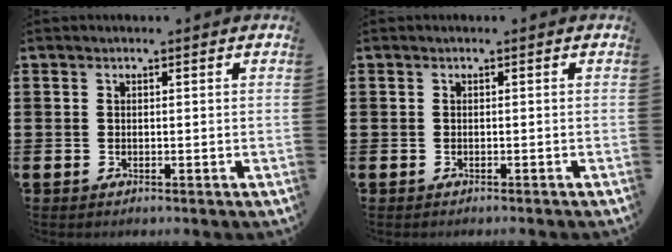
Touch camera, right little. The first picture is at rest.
{"total": 0.0}